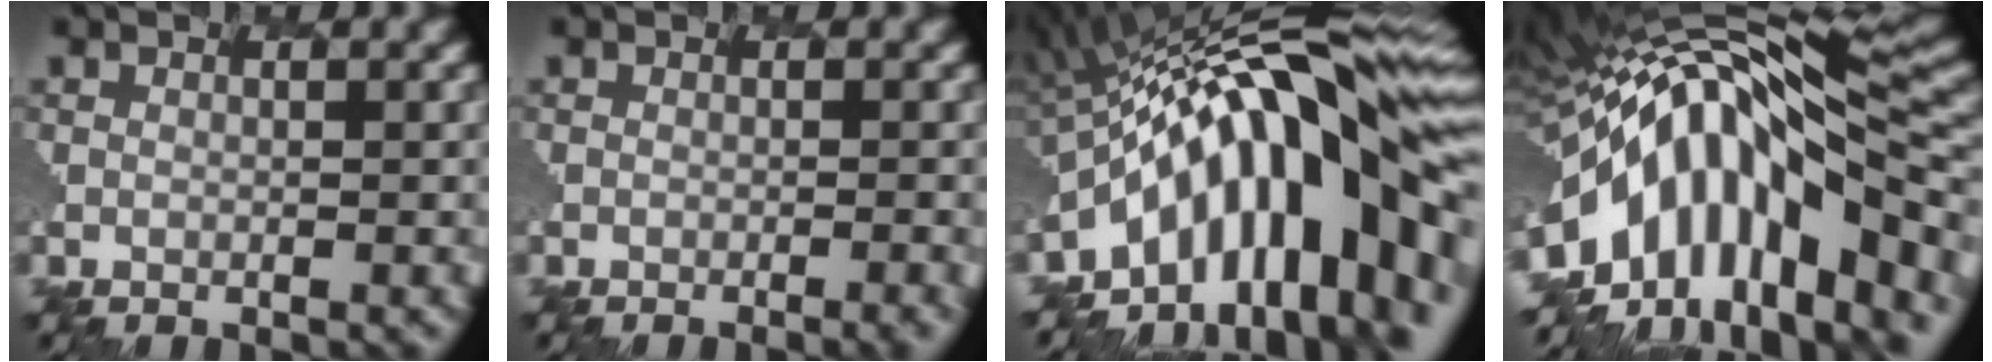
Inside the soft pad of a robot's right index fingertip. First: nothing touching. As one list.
[{"total": 2.2, "force": [-1.2, 0.5, 1.8], "torque": [-0.011, 0.012, -0.016]}, {"total": 15.2, "force": [-3.8, 5.5, 13.7], "torque": [-0.182, 0.047, -0.094]}, {"total": 13.6, "force": [-4.3, 6.9, 10.9], "torque": [-0.184, 0.024, -0.091]}]